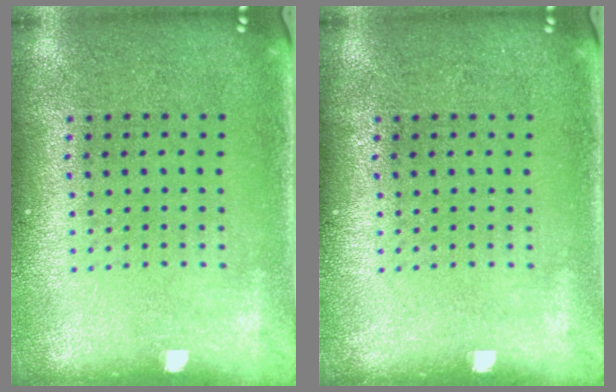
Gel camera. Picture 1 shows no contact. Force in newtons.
{"total": 0.0}